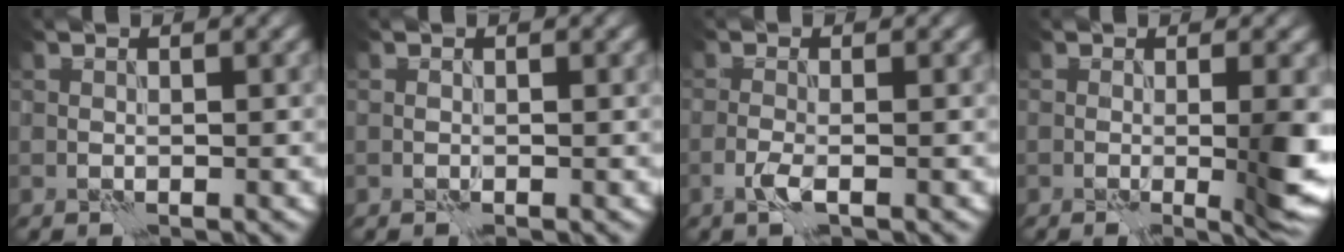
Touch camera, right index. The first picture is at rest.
{"total": 0.0}
{"total": 1.4, "force": [-0.7, -0.1, 1.2], "torque": [-0.030, 0.000, -0.017]}
{"total": 4.7, "force": [-0.6, 0.6, 4.6], "torque": [-0.063, -0.012, -0.002]}